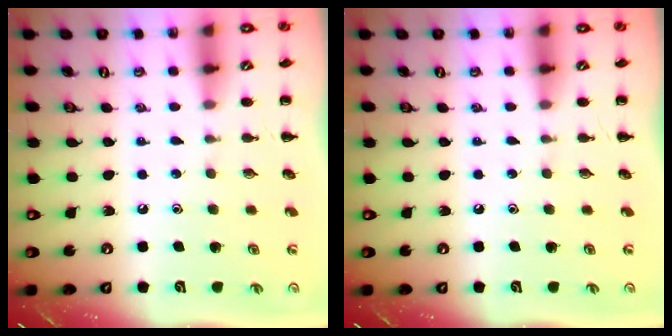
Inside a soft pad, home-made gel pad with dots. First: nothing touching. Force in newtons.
{"total": 0.0}